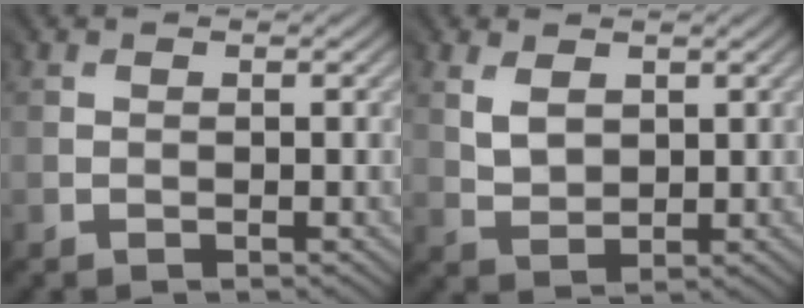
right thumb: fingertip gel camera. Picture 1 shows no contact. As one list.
[{"total": 3.2, "force": [1.7, 2.1, 1.7], "torque": [-0.048, -0.002, 0.040]}]